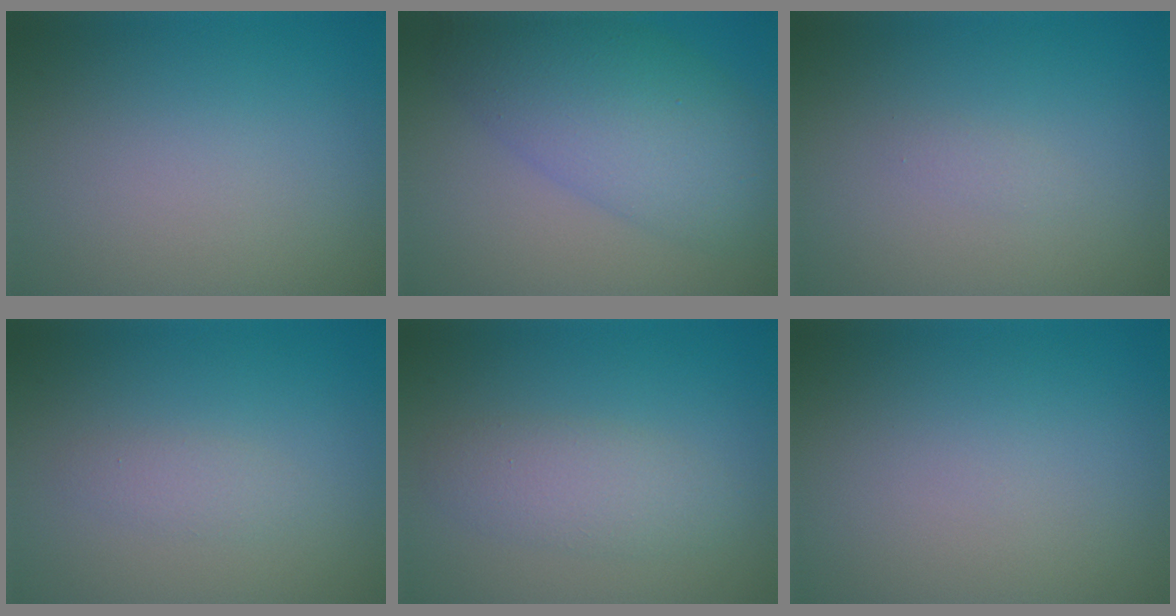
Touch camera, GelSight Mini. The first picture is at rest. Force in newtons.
{"total": 8.0, "press": 8.0, "slide": 0.3}
{"total": 0.6, "press": 0.6, "slide": 0.0}
{"total": 1.3, "press": 1.3, "slide": 0.0}
{"total": 2.0, "press": 1.9, "slide": 0.2}
{"total": 0.0}